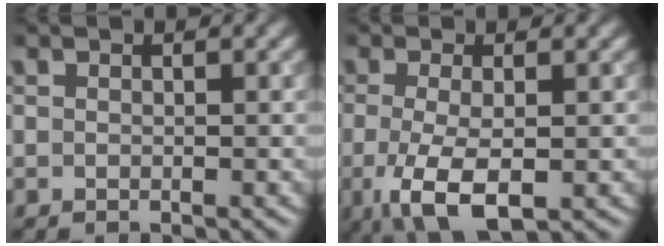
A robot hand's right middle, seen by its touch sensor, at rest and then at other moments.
{"total": 5.5, "force": [-1.6, 2.1, 4.8], "torque": [-0.104, -0.014, -0.027]}